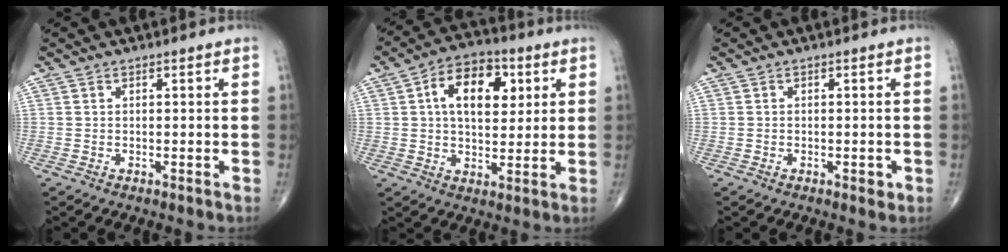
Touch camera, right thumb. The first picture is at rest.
{"total": 12.7, "force": [3.5, 7.6, 9.6], "torque": [-0.129, 0.003, 0.051]}
{"total": 1.3, "force": [-0.5, 0.7, 1.0], "torque": [-0.011, -0.001, -0.006]}